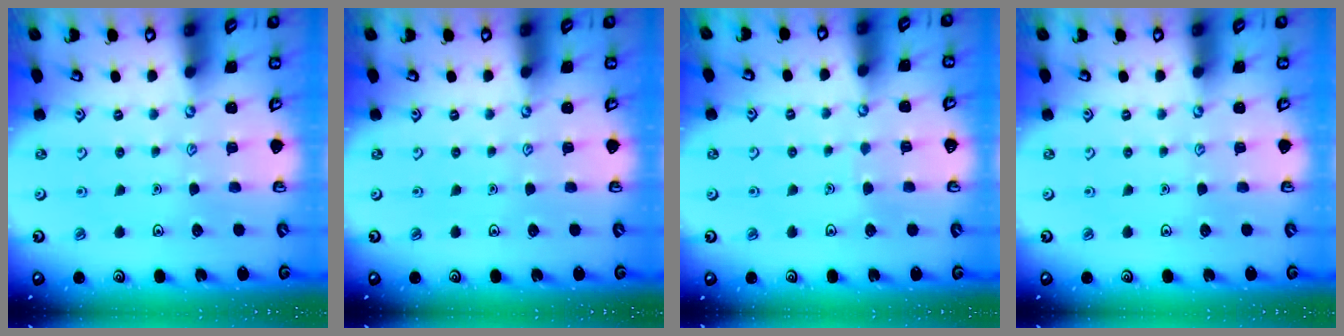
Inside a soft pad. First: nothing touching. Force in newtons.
{"total": 0.0}
{"total": 1.3, "press": 1.3, "slide": 0.1}
{"total": 0.0}